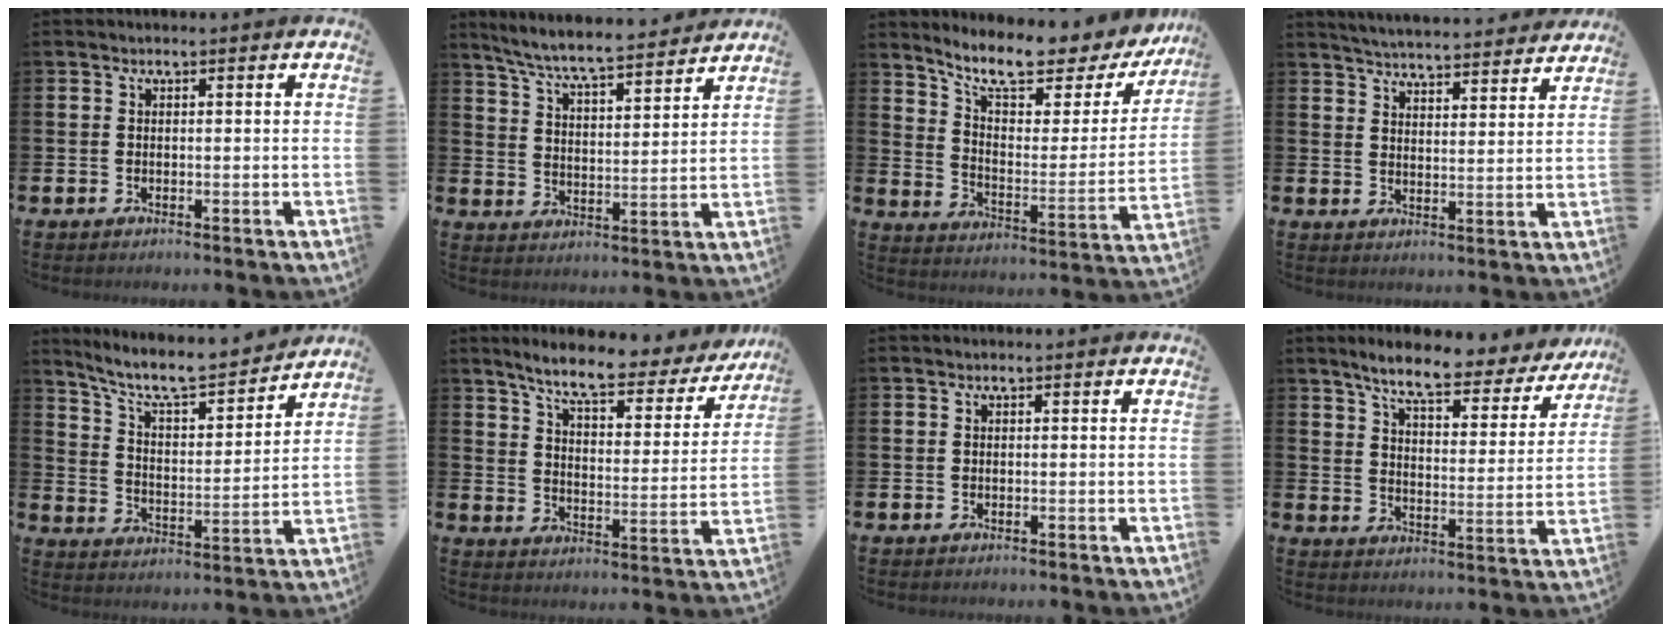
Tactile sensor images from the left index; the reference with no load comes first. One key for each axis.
{"total": 6.9, "fx": 6.5, "fy": 0.3, "fz": 2.3, "tx": -0.075, "ty": -0.044, "tz": 0.112}
{"total": 9.5, "fx": 8.3, "fy": 2.0, "fz": 4.1, "tx": -0.114, "ty": -0.056, "tz": 0.141}
{"total": 5.2, "fx": 5.2, "fy": 0.3, "fz": 0.4, "tx": -0.024, "ty": -0.040, "tz": 0.090}
{"total": 8.7, "fx": 7.9, "fy": 1.7, "fz": 3.2, "tx": -0.096, "ty": -0.055, "tz": 0.136}
{"total": 7.6, "fx": 6.6, "fy": 1.3, "fz": 3.5, "tx": -0.094, "ty": -0.041, "tz": 0.109}
{"total": 0.0}
{"total": 7.7, "fx": 6.7, "fy": 1.3, "fz": 3.5, "tx": -0.086, "ty": -0.041, "tz": 0.111}